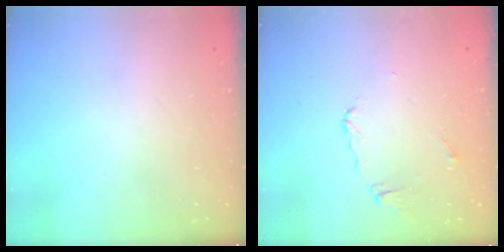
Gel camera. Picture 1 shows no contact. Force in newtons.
{"total": 4.1, "press": 4.1, "slide": 0.5}